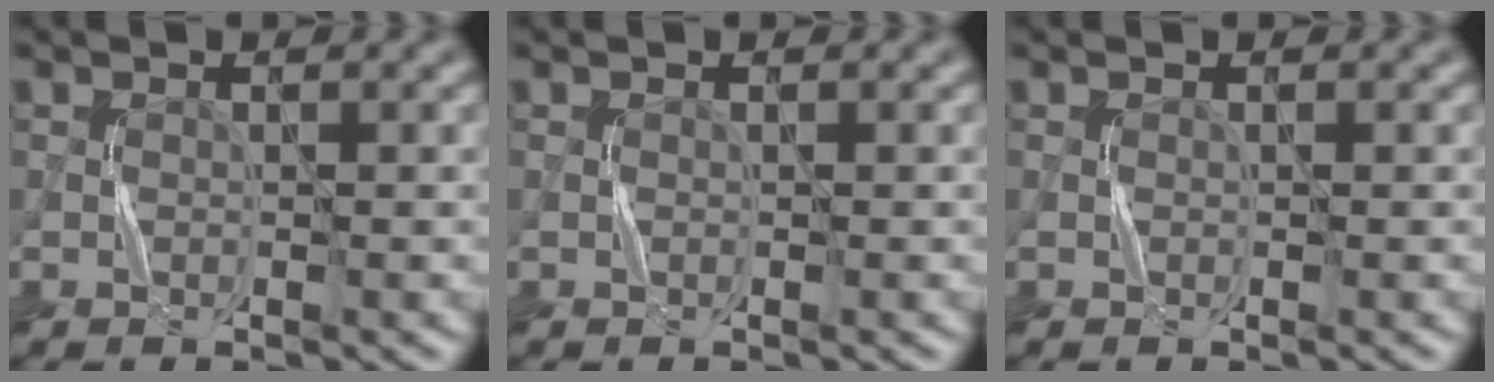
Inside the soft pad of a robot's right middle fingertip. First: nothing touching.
{"total": 0.0}
{"total": 0.0}